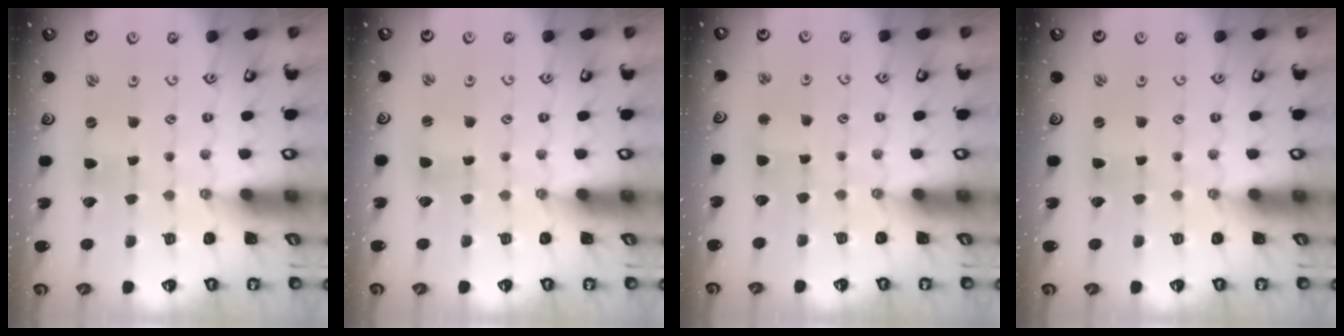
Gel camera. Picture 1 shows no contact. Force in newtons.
{"total": 1.0, "press": 1.0, "slide": 0.0}
{"total": 2.9, "press": 2.9, "slide": 0.3}
{"total": 0.0}